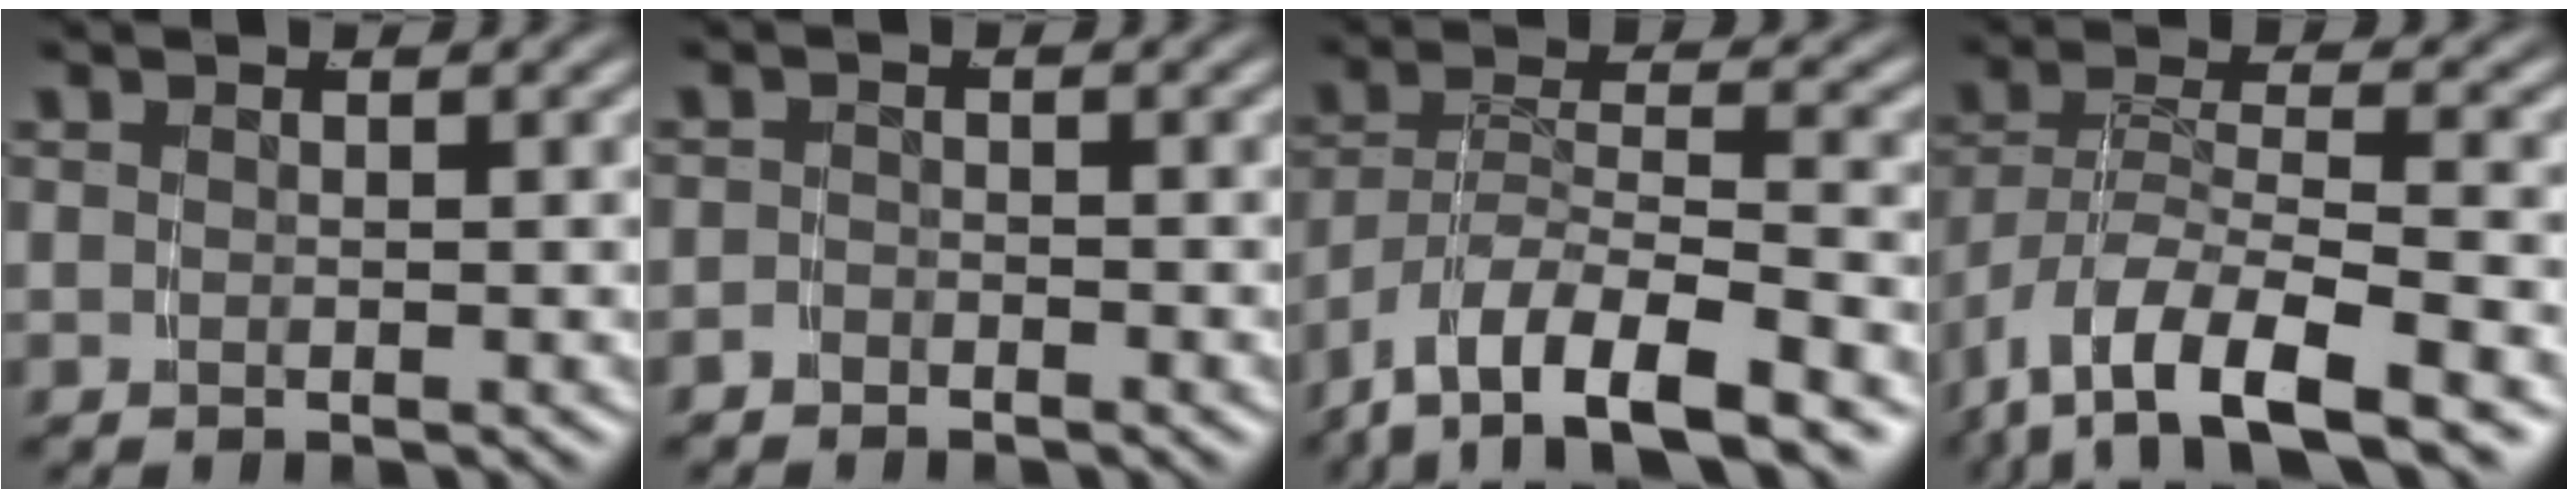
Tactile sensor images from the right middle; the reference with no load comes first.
{"total": 1.4, "force": [-1.4, 0.2, -0.2], "torque": [0.004, -0.008, -0.023]}
{"total": 8.9, "force": [-5.4, 4.4, 5.5], "torque": [-0.104, -0.015, -0.082]}
{"total": 8.1, "force": [-4.3, 3.7, 5.7], "torque": [-0.114, -0.023, -0.054]}